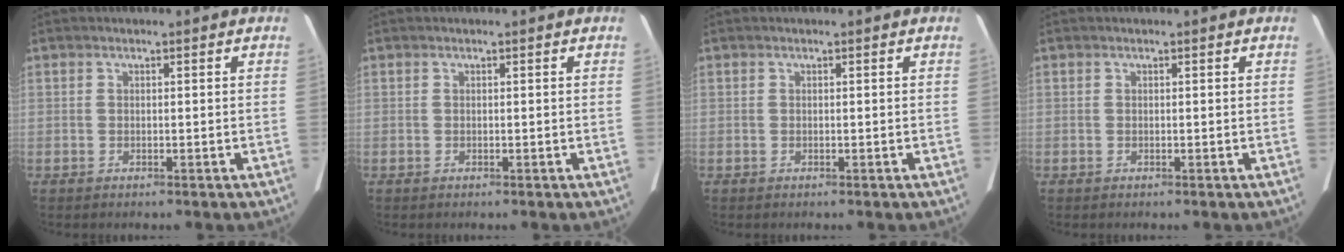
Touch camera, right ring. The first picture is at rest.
{"total": 0.0}
{"total": 0.0}
{"total": 0.0}